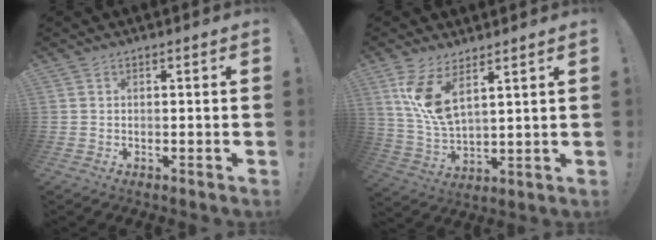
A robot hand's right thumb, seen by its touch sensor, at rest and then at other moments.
{"total": 11.1, "force": [6.3, 4.2, 8.1], "torque": [-0.160, -0.042, 0.116]}